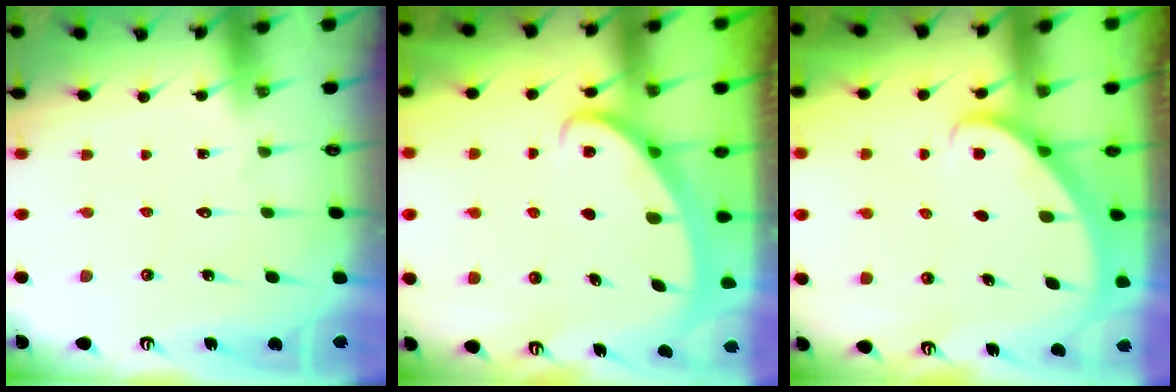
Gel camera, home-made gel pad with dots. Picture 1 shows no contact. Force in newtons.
{"total": 2.5, "press": 2.5, "slide": 0.3}
{"total": 2.8, "press": 2.8, "slide": 0.2}